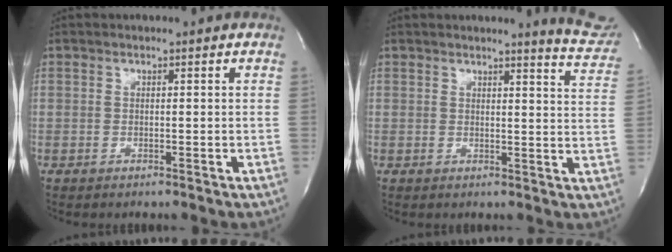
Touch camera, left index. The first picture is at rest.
{"total": 7.1, "force": [6.9, -0.1, 1.3], "torque": [-0.005, -0.063, 0.049]}